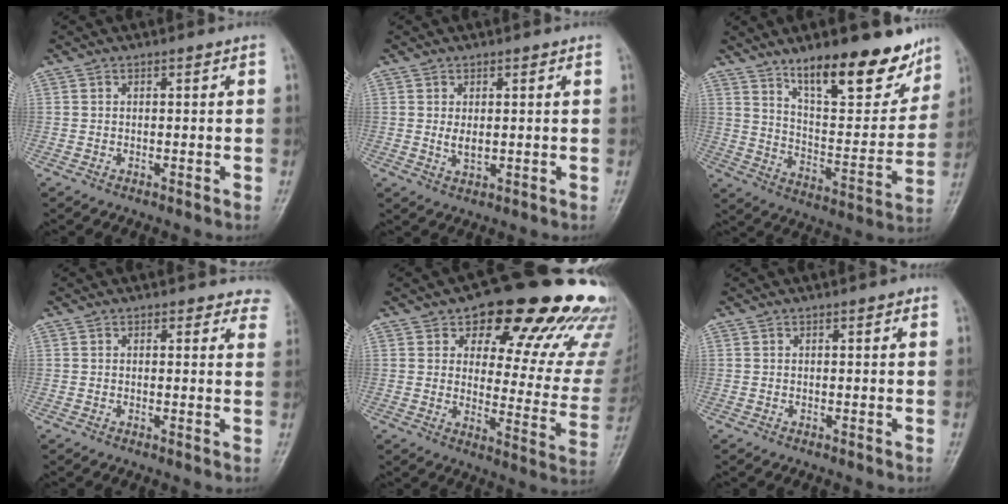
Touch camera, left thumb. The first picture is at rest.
{"total": 2.5, "force": [0.5, 1.4, 2.0], "torque": [-0.030, -0.008, 0.011]}
{"total": 20.0, "force": [13.8, 7.1, 12.7], "torque": [-0.135, -0.082, 0.219]}
{"total": 4.9, "force": [4.3, 2.3, 0.6], "torque": [0.040, -0.015, 0.024]}
{"total": 24.6, "force": [17.0, 10.1, 14.6], "torque": [-0.131, -0.083, 0.208]}
{"total": 0.8, "force": [0.4, 0.4, 0.6], "torque": [-0.006, 0.001, 0.002]}